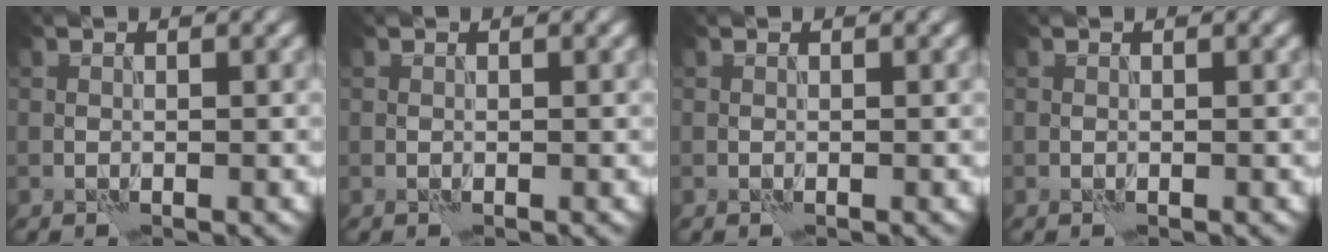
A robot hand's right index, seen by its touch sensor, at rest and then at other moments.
{"total": 0.0}
{"total": 0.0}
{"total": 0.0}